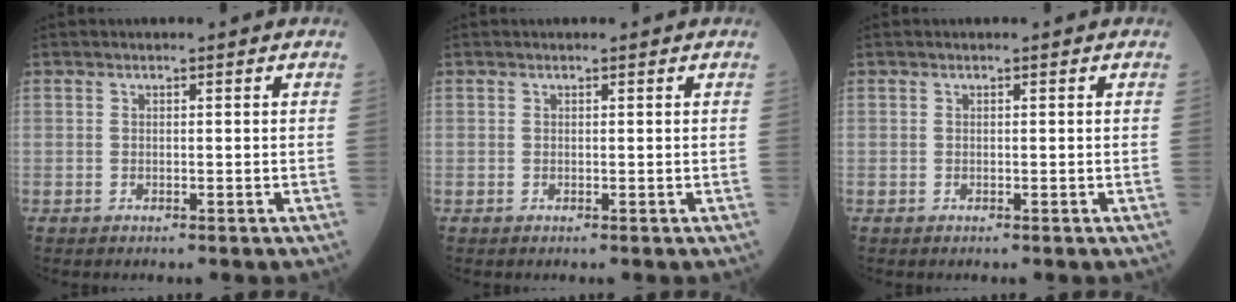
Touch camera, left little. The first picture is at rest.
{"total": 0.0}
{"total": 0.0}